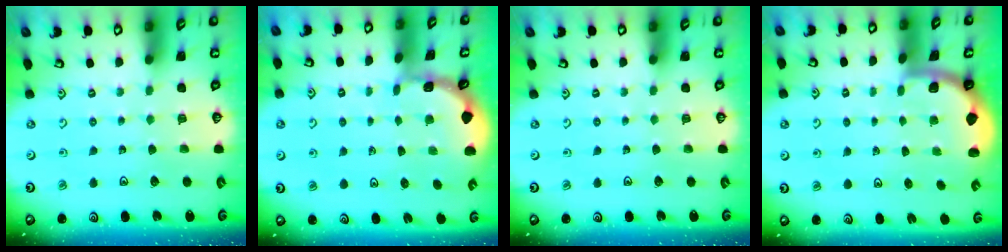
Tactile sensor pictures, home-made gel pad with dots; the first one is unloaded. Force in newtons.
{"total": 1.0, "press": 1.0, "slide": 0.1}
{"total": 0.0}
{"total": 1.6, "press": 1.6, "slide": 0.1}